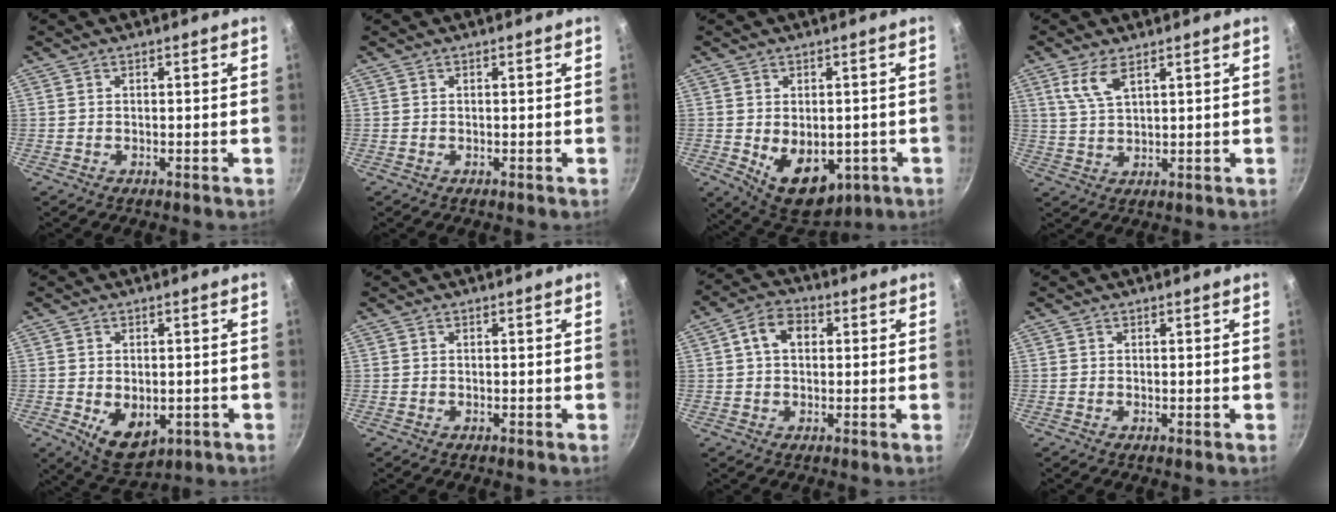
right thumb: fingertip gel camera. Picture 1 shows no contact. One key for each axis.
{"total": 0.0}
{"total": 12.2, "fx": -2.8, "fy": 7.9, "fz": 8.8, "tx": -0.094, "ty": -0.010, "tz": -0.018}
{"total": 5.6, "fx": 3.0, "fy": 2.2, "fz": 4.2, "tx": -0.082, "ty": -0.013, "tz": 0.065}
{"total": 8.4, "fx": -1.7, "fy": 5.5, "fz": 6.1, "tx": -0.075, "ty": -0.011, "tz": -0.009}
{"total": 0.0}
{"total": 6.3, "fx": 1.3, "fy": 4.5, "fz": 4.2, "tx": -0.053, "ty": 0.013, "tz": 0.012}
{"total": 0.0}